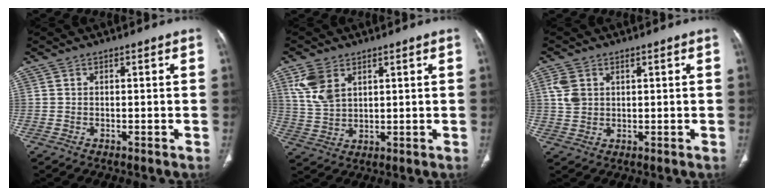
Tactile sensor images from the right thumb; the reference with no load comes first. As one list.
[{"total": 7.4, "force": [3.7, 4.4, 4.7], "torque": [-0.091, -0.008, 0.086]}, {"total": 4.5, "force": [1.6, 3.3, 2.6], "torque": [-0.050, -0.003, 0.036]}]